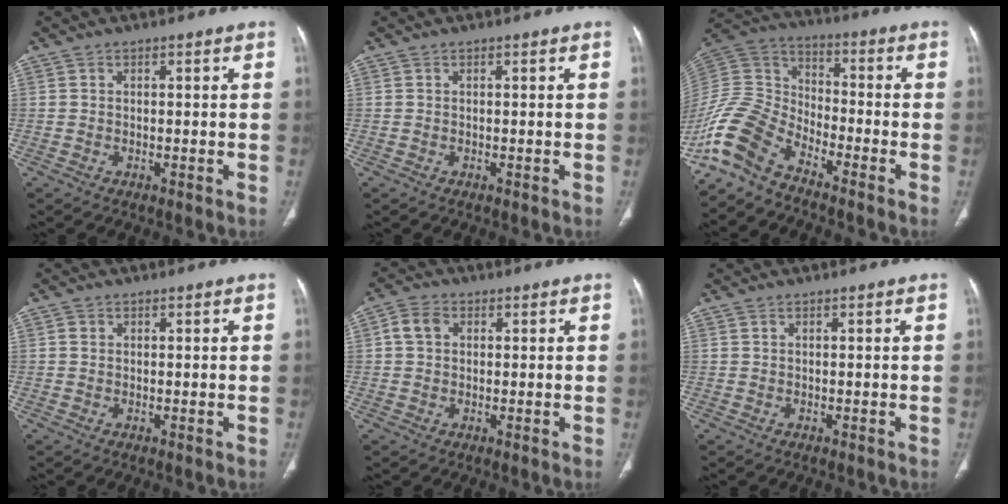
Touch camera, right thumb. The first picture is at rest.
{"total": 0.0}
{"total": 12.3, "force": [-9.6, 5.4, 5.6], "torque": [-0.122, 0.073, -0.202]}
{"total": 0.9, "force": [0.3, 0.8, 0.3], "torque": [-0.002, 0.001, 0.005]}
{"total": 3.9, "force": [0.9, 3.1, 2.3], "torque": [-0.044, 0.009, 0.015]}
{"total": 0.0}